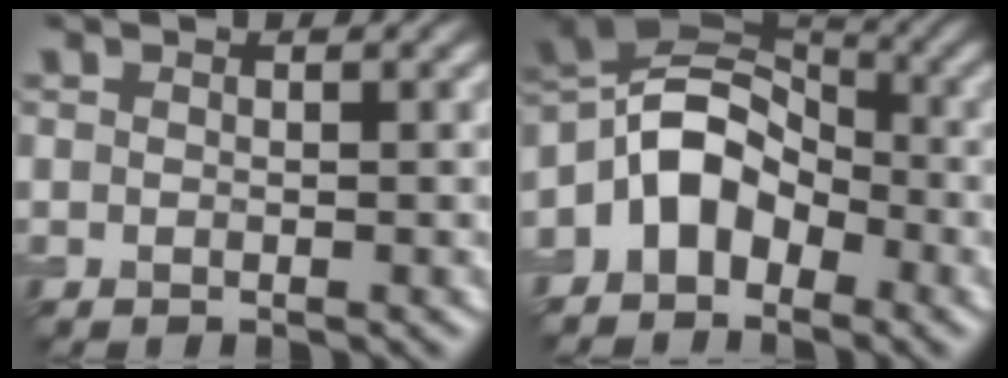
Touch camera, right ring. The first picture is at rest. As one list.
[{"total": 6.2, "force": [-2.6, 4.2, 3.7], "torque": [-0.056, 0.016, -0.062]}]